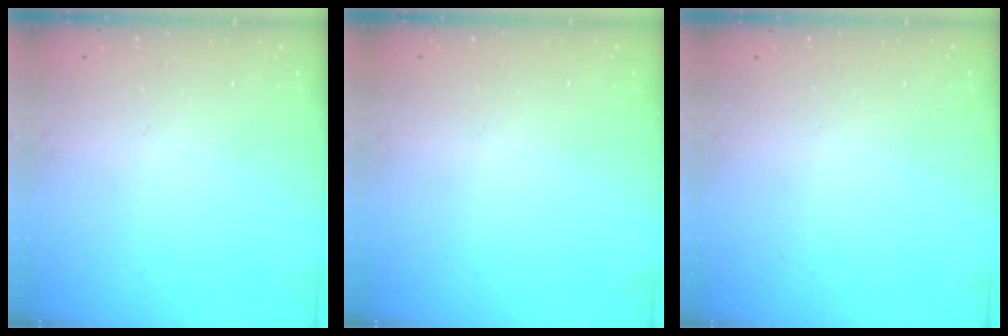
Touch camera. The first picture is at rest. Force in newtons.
{"total": 0.0}
{"total": 0.0}